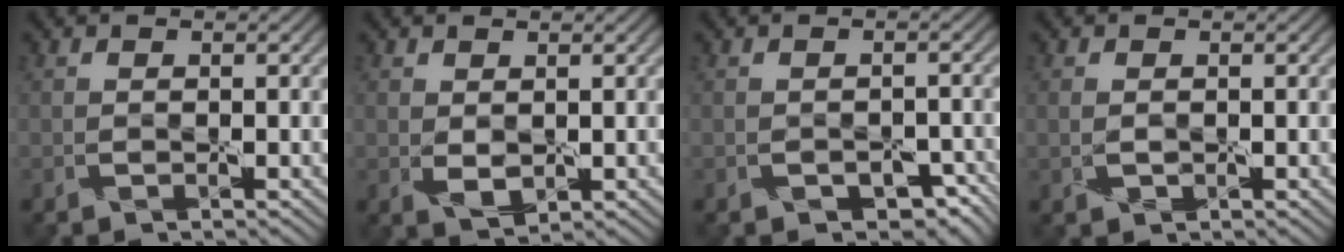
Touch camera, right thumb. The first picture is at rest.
{"total": 2.0, "force": [0.5, 1.3, 1.5], "torque": [-0.035, -0.008, 0.015]}
{"total": 3.7, "force": [-2.1, 2.3, 2.1], "torque": [-0.032, -0.010, -0.020]}
{"total": 1.4, "force": [-0.1, 1.0, 1.0], "torque": [-0.029, -0.003, 0.001]}